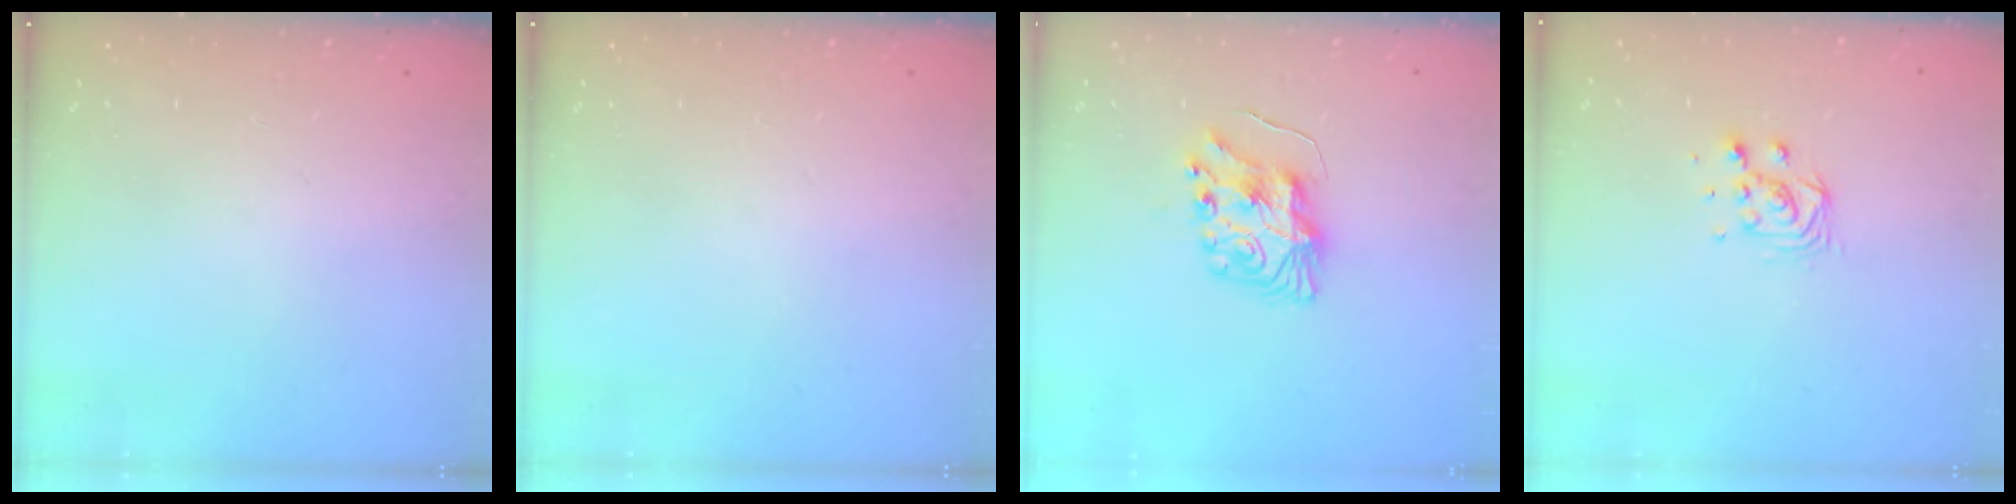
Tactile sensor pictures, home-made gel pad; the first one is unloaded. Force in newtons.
{"total": 0.0}
{"total": 8.5, "press": 8.5, "slide": 0.4}
{"total": 5.2, "press": 5.2, "slide": 0.3}